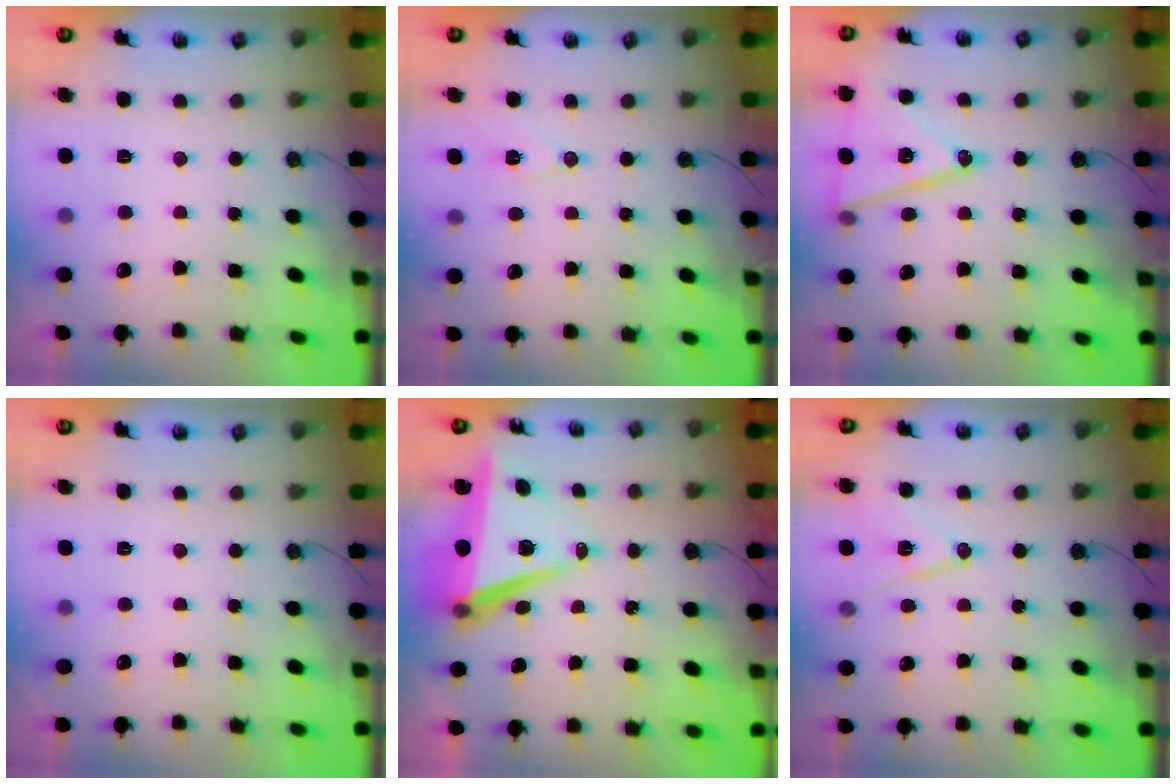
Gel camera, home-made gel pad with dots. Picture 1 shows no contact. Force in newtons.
{"total": 7.3, "press": 6.1, "slide": 4.0}
{"total": 15.8, "press": 15.4, "slide": 3.5}
{"total": 0.0}
{"total": 8.8, "press": 7.6, "slide": 4.3}
{"total": 11.3, "press": 10.7, "slide": 3.3}